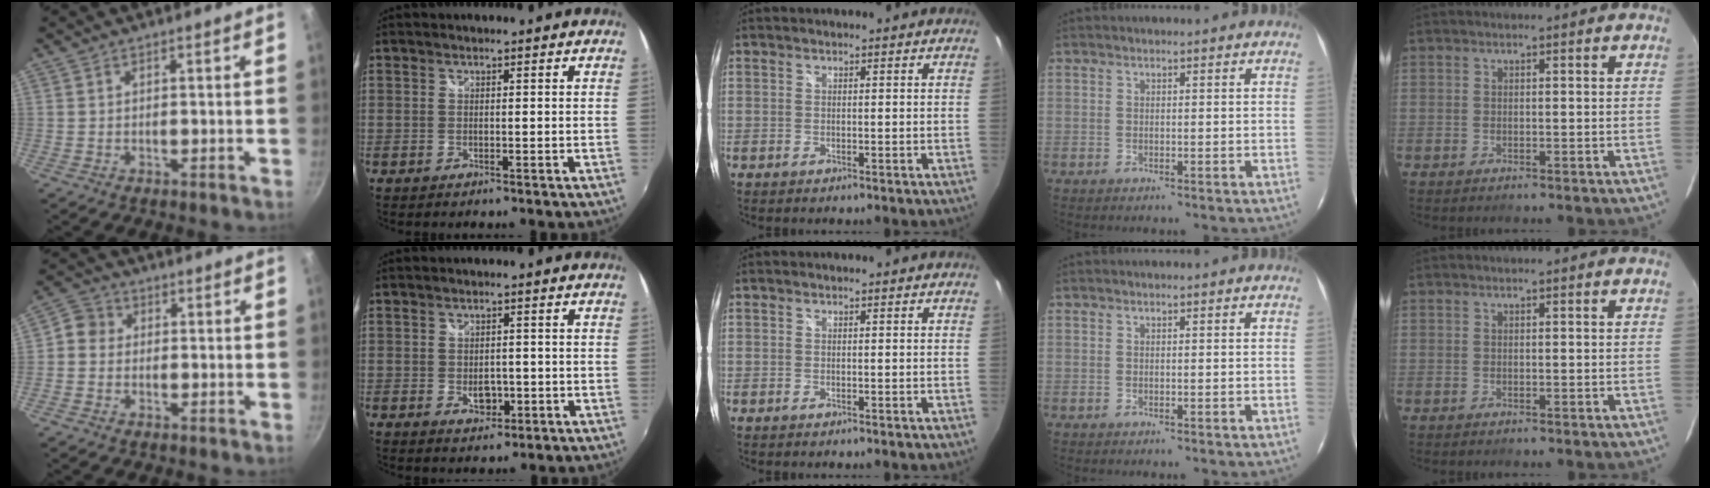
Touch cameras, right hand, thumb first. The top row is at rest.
{"thumb": {"total": 4.1, "force": [-0.1, 3.8, 1.5], "torque": [-0.009, 0.009, -0.020]}, "index": {"total": 3.7, "force": [-1.0, 2.6, 2.4], "torque": [-0.040, -0.002, -0.012]}}